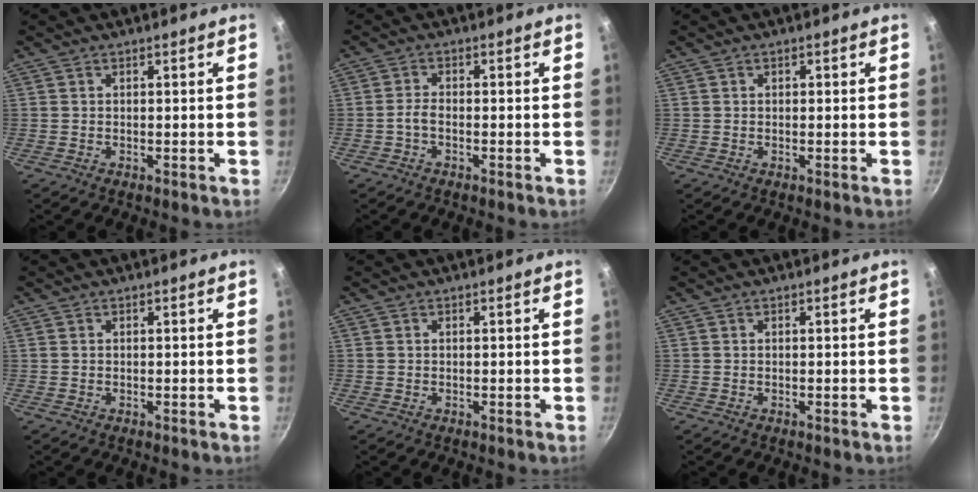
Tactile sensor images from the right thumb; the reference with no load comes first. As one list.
[{"total": 2.0, "force": [-1.0, 0.9, 1.4], "torque": [-0.032, 0.013, -0.024]}, {"total": 0.7, "force": [0.3, 0.5, 0.4], "torque": [-0.004, 0.004, 0.004]}, {"total": 0.0}, {"total": 0.0}, {"total": 0.0}]